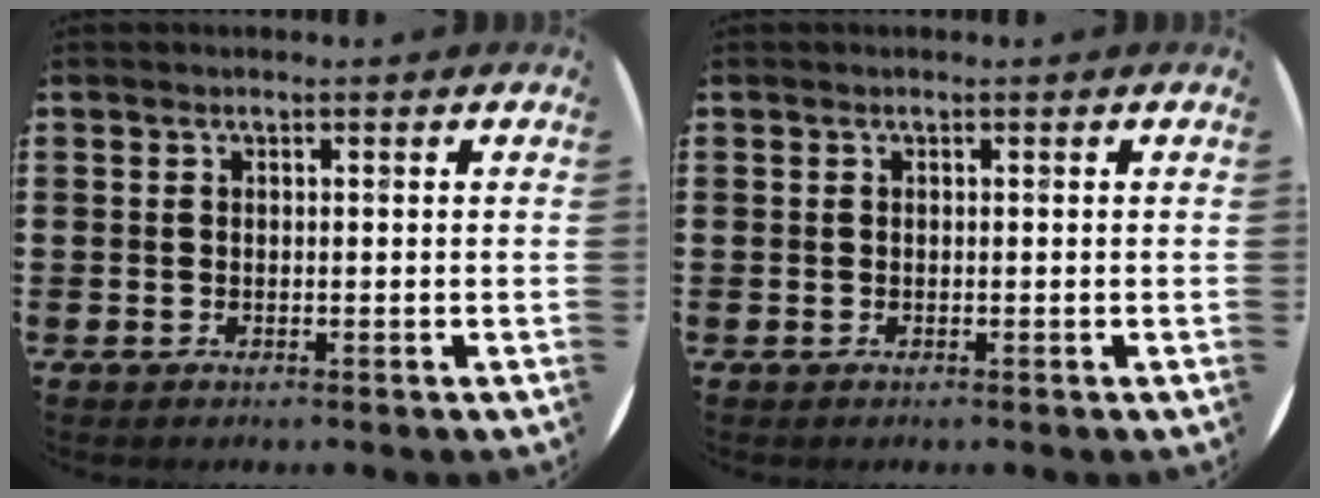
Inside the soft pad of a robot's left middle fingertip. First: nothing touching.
{"total": 0.0}